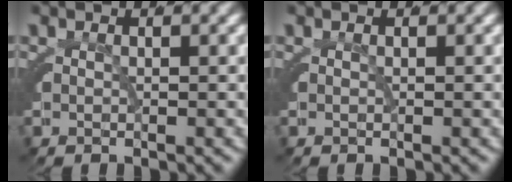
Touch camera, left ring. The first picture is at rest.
{"total": 0.0}